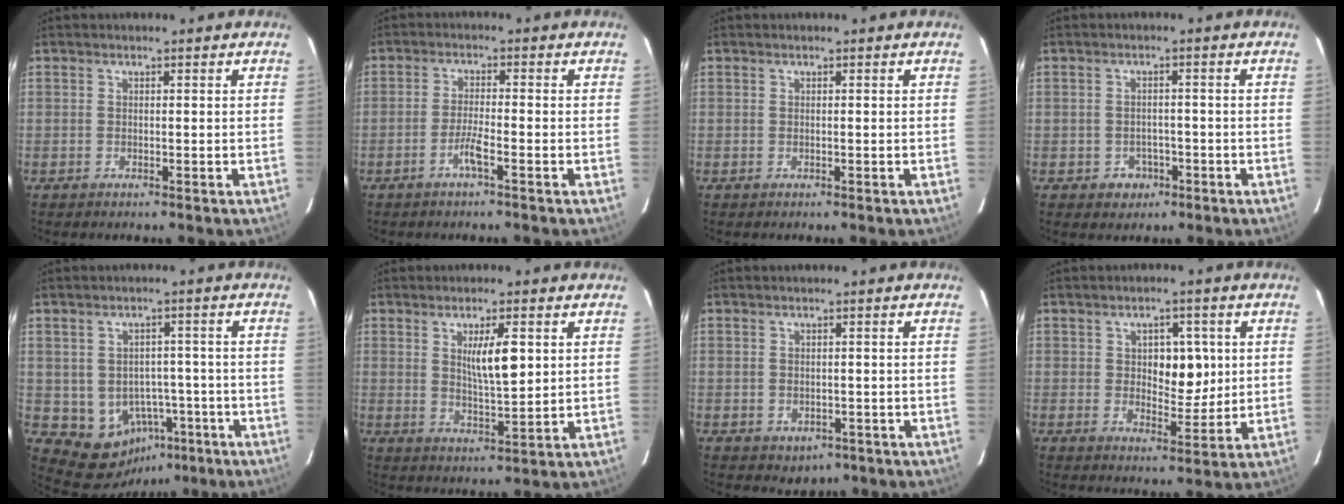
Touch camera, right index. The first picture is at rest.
{"total": 3.1, "force": [-1.7, -0.1, 2.6], "torque": [-0.051, -0.002, -0.036]}
{"total": 0.0}
{"total": 3.1, "force": [-1.5, 2.6, 0.8], "torque": [-0.007, 0.008, -0.016]}
{"total": 9.6, "force": [-3.4, 8.1, 3.9], "torque": [-0.055, 0.024, -0.029]}
{"total": 6.4, "force": [1.9, 1.2, 6.0], "torque": [-0.101, -0.006, 0.035]}
{"total": 3.0, "force": [-1.3, 2.4, 1.2], "torque": [-0.015, 0.003, -0.003]}
{"total": 6.4, "force": [1.3, 3.7, 5.1], "torque": [-0.063, 0.007, 0.024]}